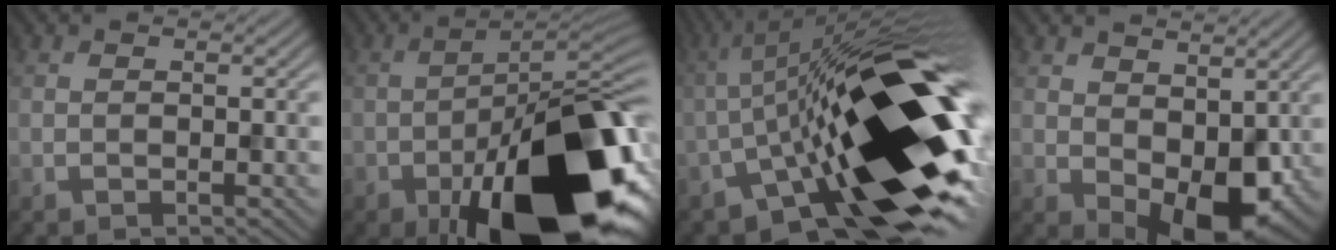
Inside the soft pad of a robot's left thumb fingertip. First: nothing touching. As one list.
[{"total": 20.4, "force": [-9.7, 8.1, 16.0], "torque": [-0.239, -0.021, -0.157]}, {"total": 21.8, "force": [-5.8, 7.5, 19.6], "torque": [-0.304, 0.013, -0.113]}, {"total": 9.2, "force": [0.5, 5.8, 7.1], "torque": [-0.113, -0.024, 0.017]}]